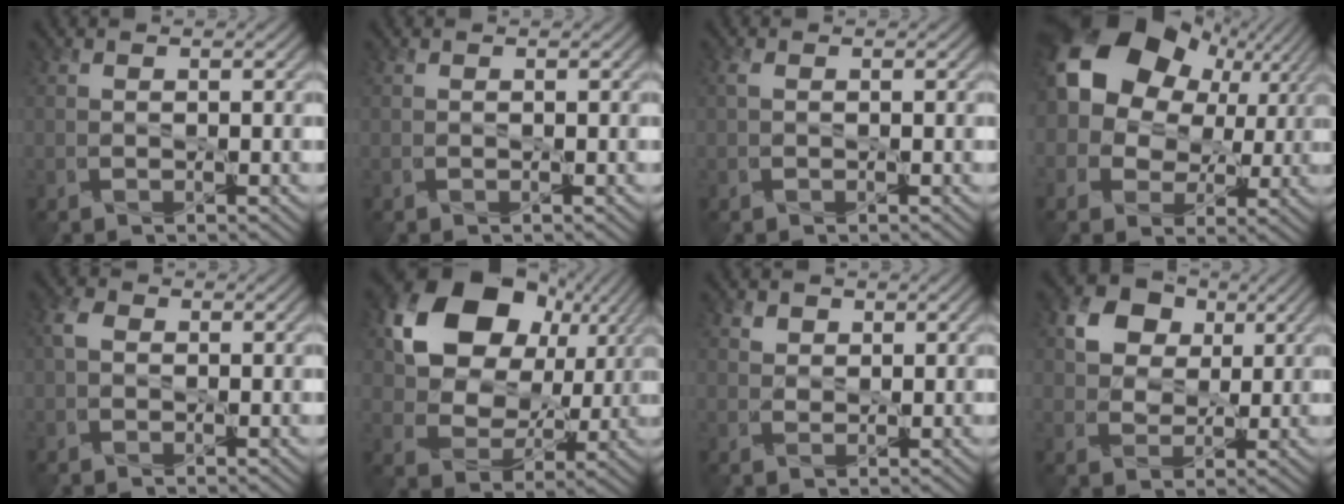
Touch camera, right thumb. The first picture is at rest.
{"total": 0.0}
{"total": 0.7, "force": [0.2, 0.2, 0.7], "torque": [-0.017, 0.002, 0.002]}
{"total": 15.3, "force": [4.8, 11.2, 9.3], "torque": [-0.181, 0.022, 0.086]}
{"total": 2.3, "force": [0.1, 1.7, 1.5], "torque": [-0.036, 0.002, -0.003]}
{"total": 15.4, "force": [6.4, 11.5, 8.1], "torque": [-0.166, 0.023, 0.128]}
{"total": 1.8, "force": [1.3, 1.2, 0.0], "torque": [0.000, 0.000, 0.024]}
{"total": 6.8, "force": [3.2, 5.3, 2.8], "torque": [-0.065, 0.005, 0.044]}